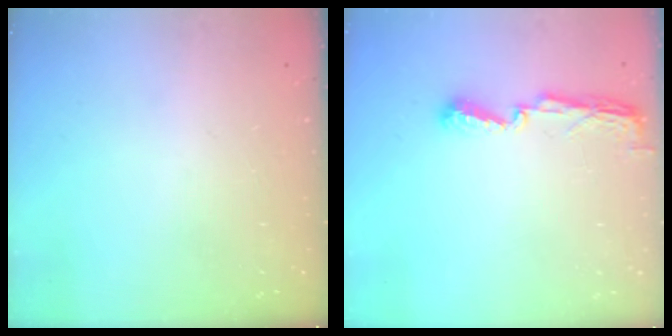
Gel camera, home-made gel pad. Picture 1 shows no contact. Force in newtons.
{"total": 5.8, "press": 5.8, "slide": 0.5}